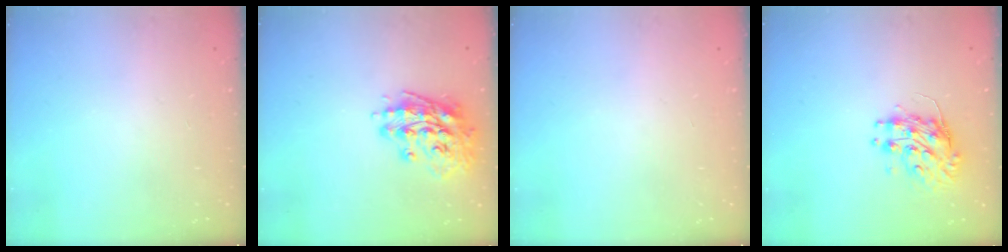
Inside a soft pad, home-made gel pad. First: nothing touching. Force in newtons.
{"total": 14.8, "press": 14.6, "slide": 2.5}
{"total": 0.0}
{"total": 9.0, "press": 9.0, "slide": 0.3}